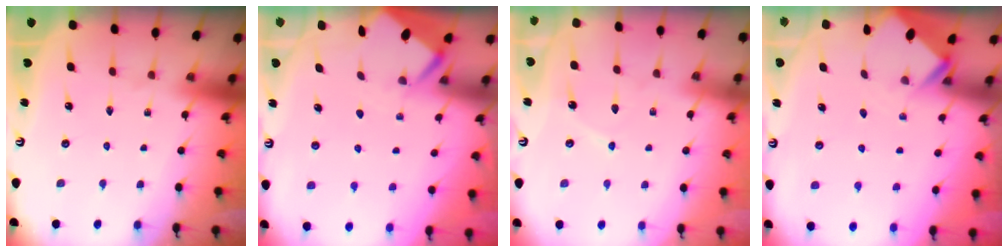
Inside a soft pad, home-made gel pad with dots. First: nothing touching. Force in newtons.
{"total": 2.9, "press": 2.9, "slide": 0.4}
{"total": 4.3, "press": 4.3, "slide": 0.1}
{"total": 2.8, "press": 2.8, "slide": 0.2}